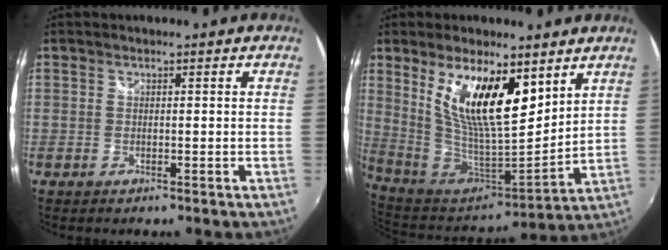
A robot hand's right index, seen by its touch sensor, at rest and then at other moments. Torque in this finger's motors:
{"motor_torque": [1.07, 0.12, 1.05, 0.21]}